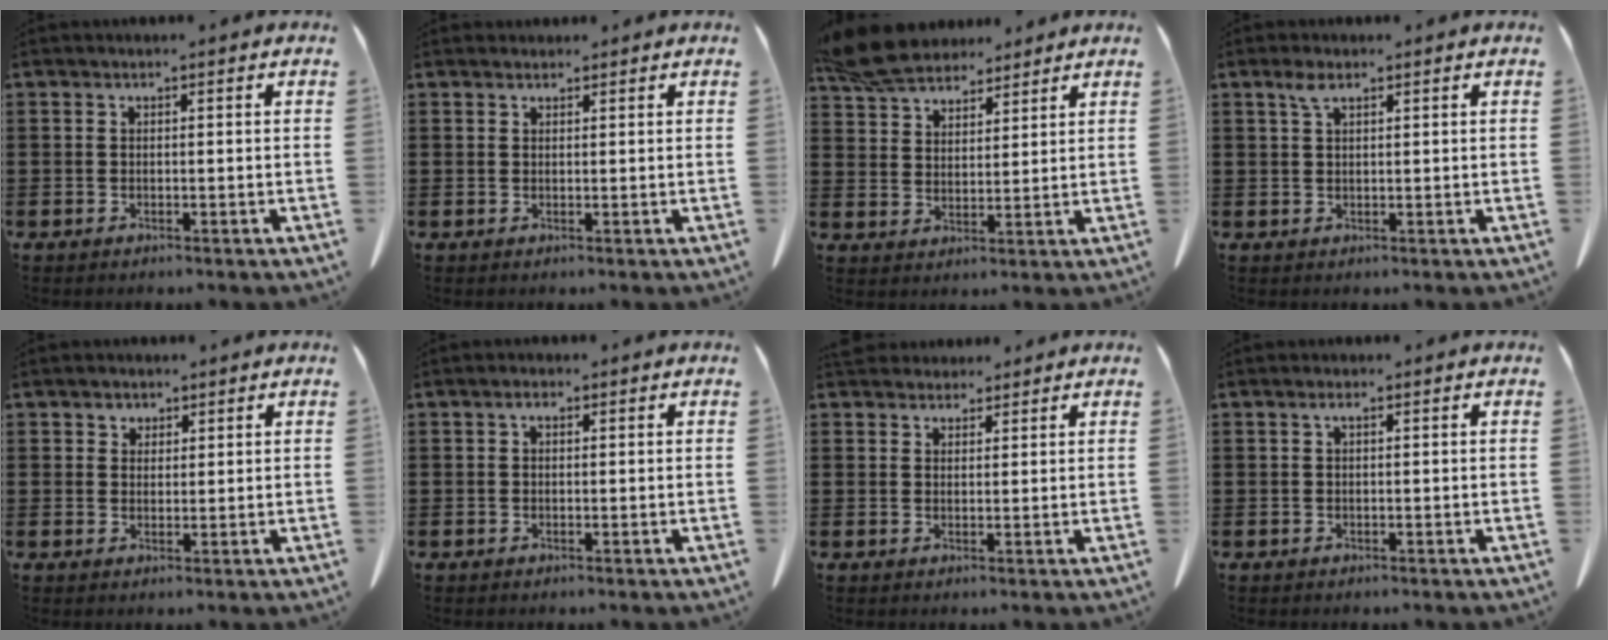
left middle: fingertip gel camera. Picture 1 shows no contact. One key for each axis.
{"total": 1.0, "fx": 1.0, "fy": 0.3, "fz": 0.0, "tx": -0.002, "ty": 0.000, "tz": 0.021}
{"total": 8.6, "fx": 7.6, "fy": 2.8, "fz": 2.9, "tx": -0.086, "ty": -0.013, "tz": 0.146}
{"total": 2.4, "fx": 1.3, "fy": 0.8, "fz": 1.8, "tx": -0.041, "ty": 0.003, "tz": 0.023}
{"total": 1.9, "fx": 1.5, "fy": 1.1, "fz": 0.0, "tx": 0.002, "ty": 0.001, "tz": 0.027}
{"total": 1.2, "fx": 0.4, "fy": 0.6, "fz": 0.9, "tx": -0.020, "ty": 0.006, "tz": 0.006}
{"total": 3.1, "fx": 2.9, "fy": 1.1, "fz": 0.3, "tx": -0.006, "ty": -0.008, "tz": 0.055}
{"total": 0.9, "fx": 0.3, "fy": 0.2, "fz": 0.9, "tx": -0.018, "ty": 0.002, "tz": 0.006}